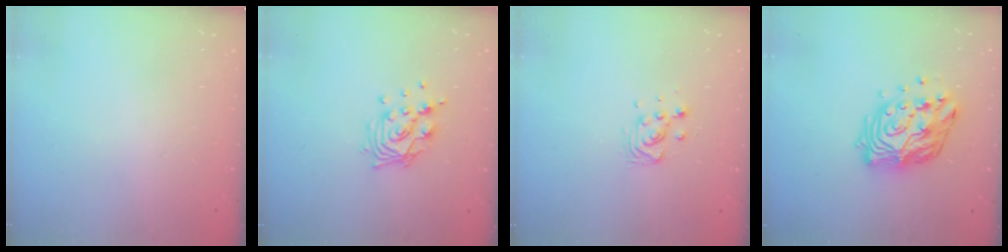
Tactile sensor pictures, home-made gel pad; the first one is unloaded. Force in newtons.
{"total": 11.1, "press": 10.9, "slide": 1.6}
{"total": 8.3, "press": 8.0, "slide": 2.1}
{"total": 15.0, "press": 14.9, "slide": 1.6}